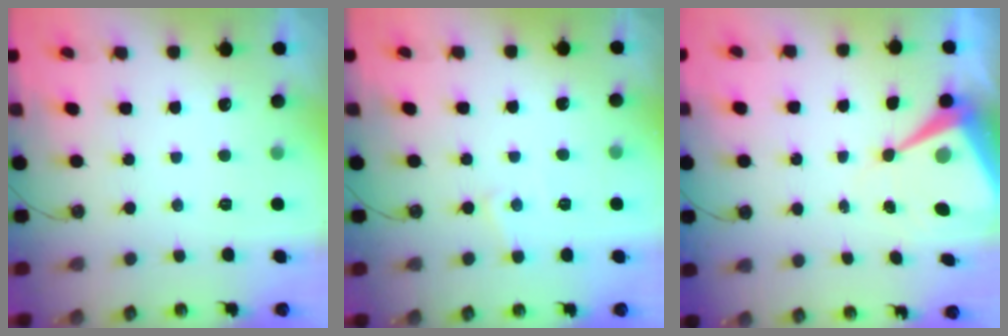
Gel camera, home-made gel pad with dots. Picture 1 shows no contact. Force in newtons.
{"total": 4.6, "press": 4.6, "slide": 0.3}
{"total": 10.6, "press": 10.6, "slide": 0.6}